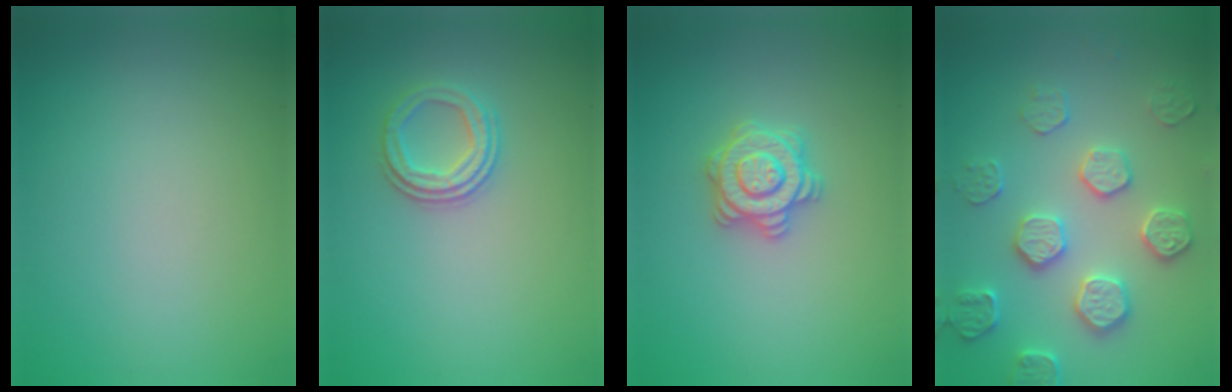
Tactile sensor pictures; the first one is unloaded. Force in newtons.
{"total": 2.5, "press": 2.4, "slide": 0.9}
{"total": 3.3, "press": 3.3, "slide": 0.6}
{"total": 3.9, "press": 3.6, "slide": 1.7}